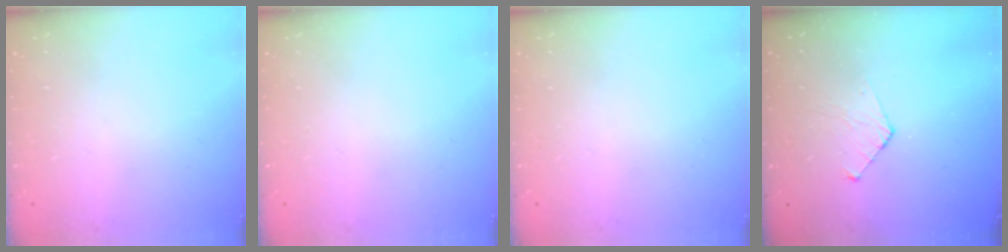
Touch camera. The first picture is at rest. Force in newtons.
{"total": 0.0}
{"total": 0.0}
{"total": 6.3, "press": 6.2, "slide": 0.5}